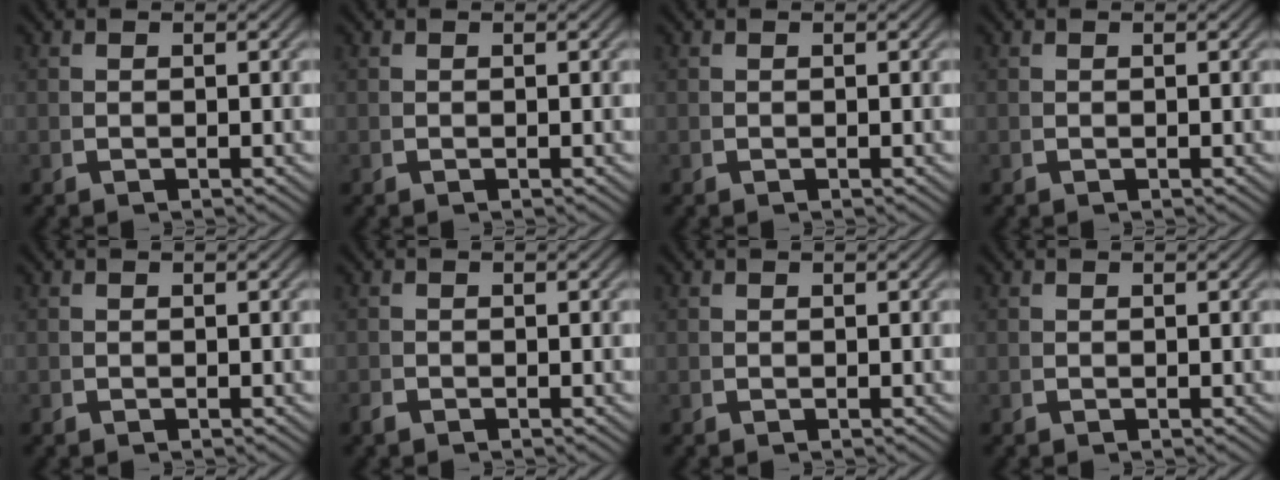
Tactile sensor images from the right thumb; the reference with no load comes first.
{"total": 0.0}
{"total": 0.0}
{"total": 0.0}
{"total": 0.0}
{"total": 0.6, "force": [-0.6, 0.0, -0.1], "torque": [0.005, -0.003, -0.013]}
{"total": 0.0}
{"total": 0.0}